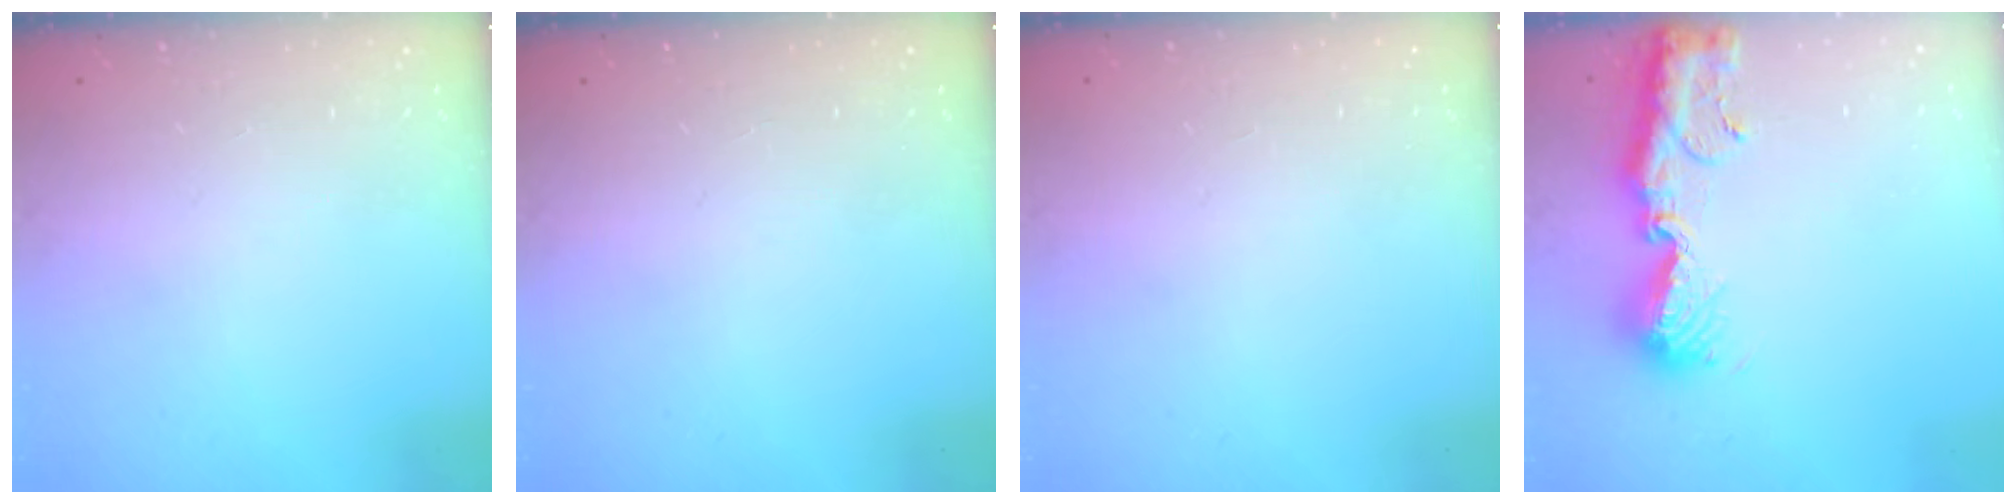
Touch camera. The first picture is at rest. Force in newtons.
{"total": 0.0}
{"total": 1.0, "press": 0.8, "slide": 0.6}
{"total": 12.2, "press": 12.1, "slide": 0.8}